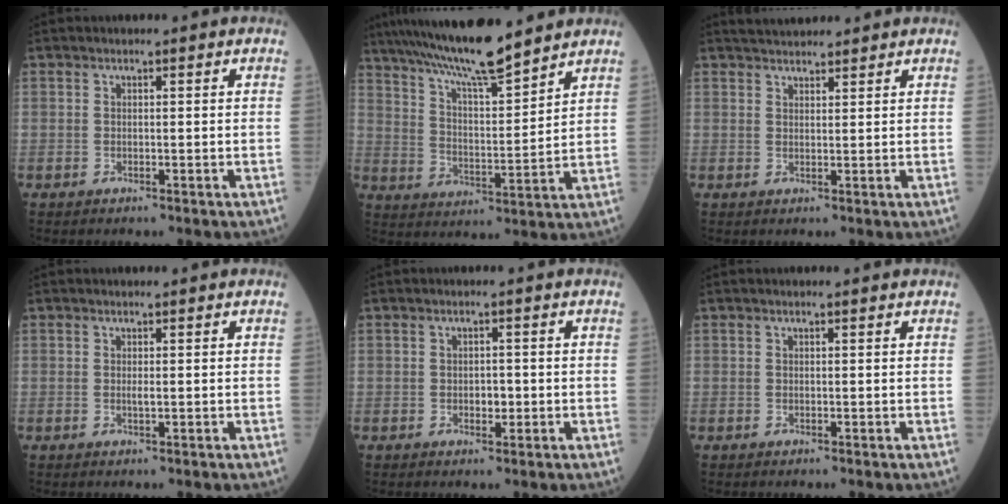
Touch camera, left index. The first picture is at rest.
{"total": 14.1, "force": [12.1, 0.7, 7.3], "torque": [-0.130, 0.008, 0.210]}
{"total": 4.7, "force": [4.4, 0.9, 1.3], "torque": [-0.023, 0.033, 0.072]}
{"total": 0.6, "force": [0.1, 0.0, 0.6], "torque": [-0.016, -0.002, 0.002]}
{"total": 1.6, "force": [-0.3, 1.0, 1.2], "torque": [-0.019, 0.001, -0.002]}
{"total": 0.8, "force": [0.7, 0.0, 0.4], "torque": [-0.010, 0.007, 0.011]}